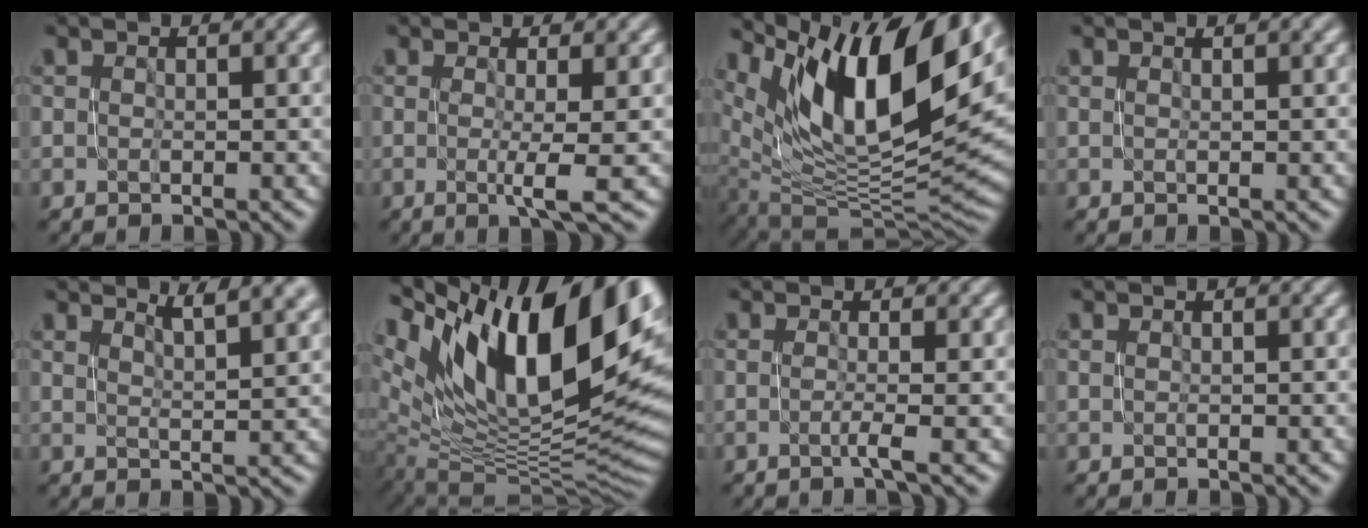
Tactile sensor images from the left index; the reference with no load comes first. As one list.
[{"total": 2.9, "force": [-0.3, 0.5, 2.8], "torque": [-0.045, -0.007, -0.006]}, {"total": 15.5, "force": [7.7, 6.4, 11.8], "torque": [-0.208, 0.014, 0.136]}, {"total": 0.7, "force": [0.4, 0.2, 0.6], "torque": [-0.004, 0.002, 0.005]}, {"total": 4.7, "force": [3.2, 1.1, 3.3], "torque": [-0.026, 0.011, 0.042]}, {"total": 18.3, "force": [7.9, 8.4, 14.2], "torque": [-0.234, 0.020, 0.145]}, {"total": 1.4, "force": [-0.3, 0.4, 1.3], "torque": [-0.020, -0.004, -0.013]}, {"total": 0.0}]